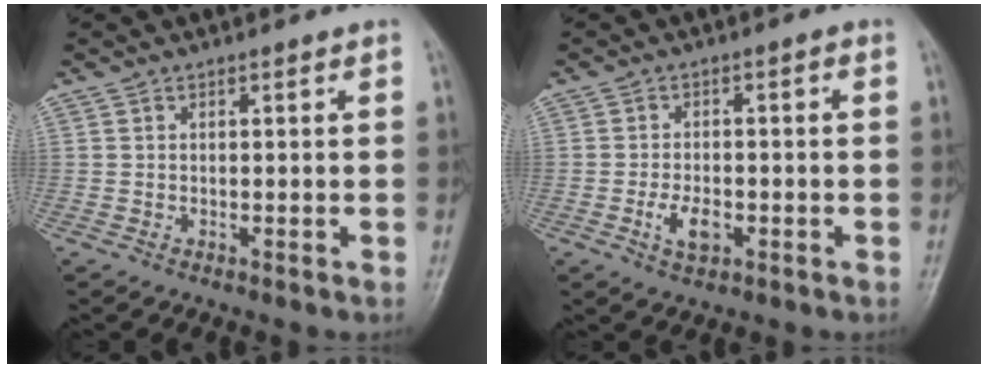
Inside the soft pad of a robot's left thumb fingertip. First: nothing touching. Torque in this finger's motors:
{"motor_torque": [-0.24, 0.51, 0.43, 0.11, 0.03]}